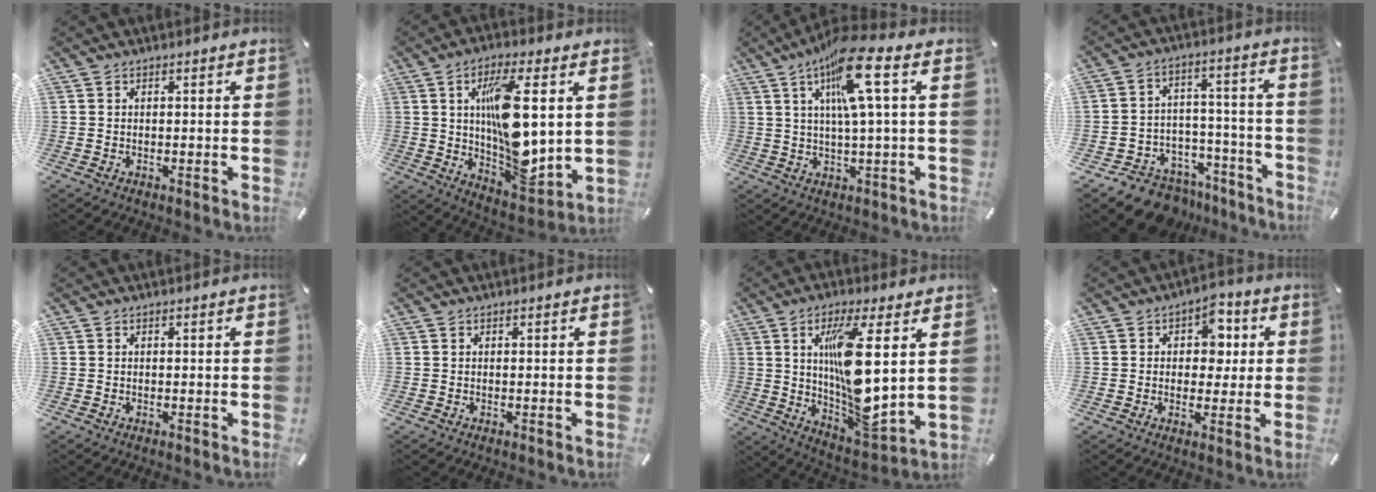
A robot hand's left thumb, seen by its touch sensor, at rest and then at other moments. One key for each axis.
{"total": 17.3, "fx": 3.7, "fy": 6.6, "fz": 15.5, "tx": -0.257, "ty": -0.026, "tz": 0.060}
{"total": 13.9, "fx": 5.3, "fy": 1.2, "fz": 12.8, "tx": -0.229, "ty": -0.019, "tz": 0.079}
{"total": 9.9, "fx": -7.6, "fy": 6.2, "fz": 1.4, "tx": -0.003, "ty": 0.051, "tz": -0.125}
{"total": 0.0}
{"total": 0.0}
{"total": 17.1, "fx": 4.6, "fy": 4.5, "fz": 15.8, "tx": -0.279, "ty": -0.044, "tz": 0.064}
{"total": 7.7, "fx": 1.0, "fy": 6.0, "fz": 4.7, "tx": -0.054, "ty": 0.003, "tz": 0.010}